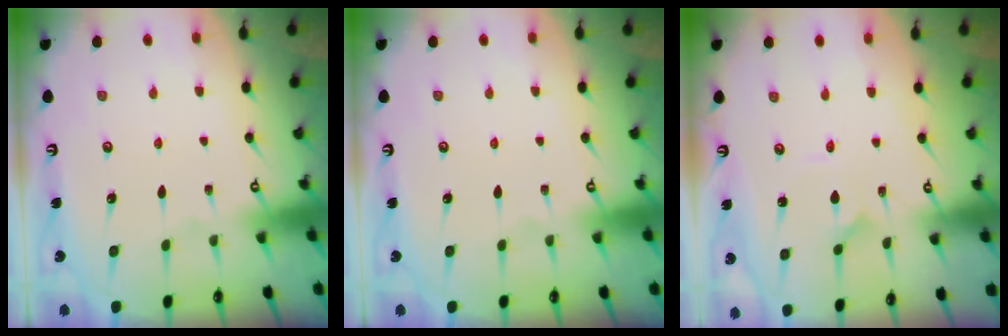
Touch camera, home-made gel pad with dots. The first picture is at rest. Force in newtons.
{"total": 0.0}
{"total": 1.1, "press": 1.1, "slide": 0.1}